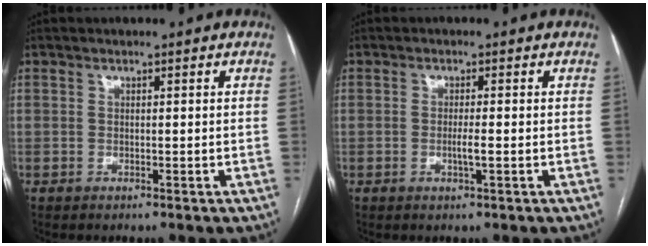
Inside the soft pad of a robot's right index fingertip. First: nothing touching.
{"total": 2.1, "force": [-0.5, 0.0, 2.0], "torque": [-0.038, -0.003, -0.008]}